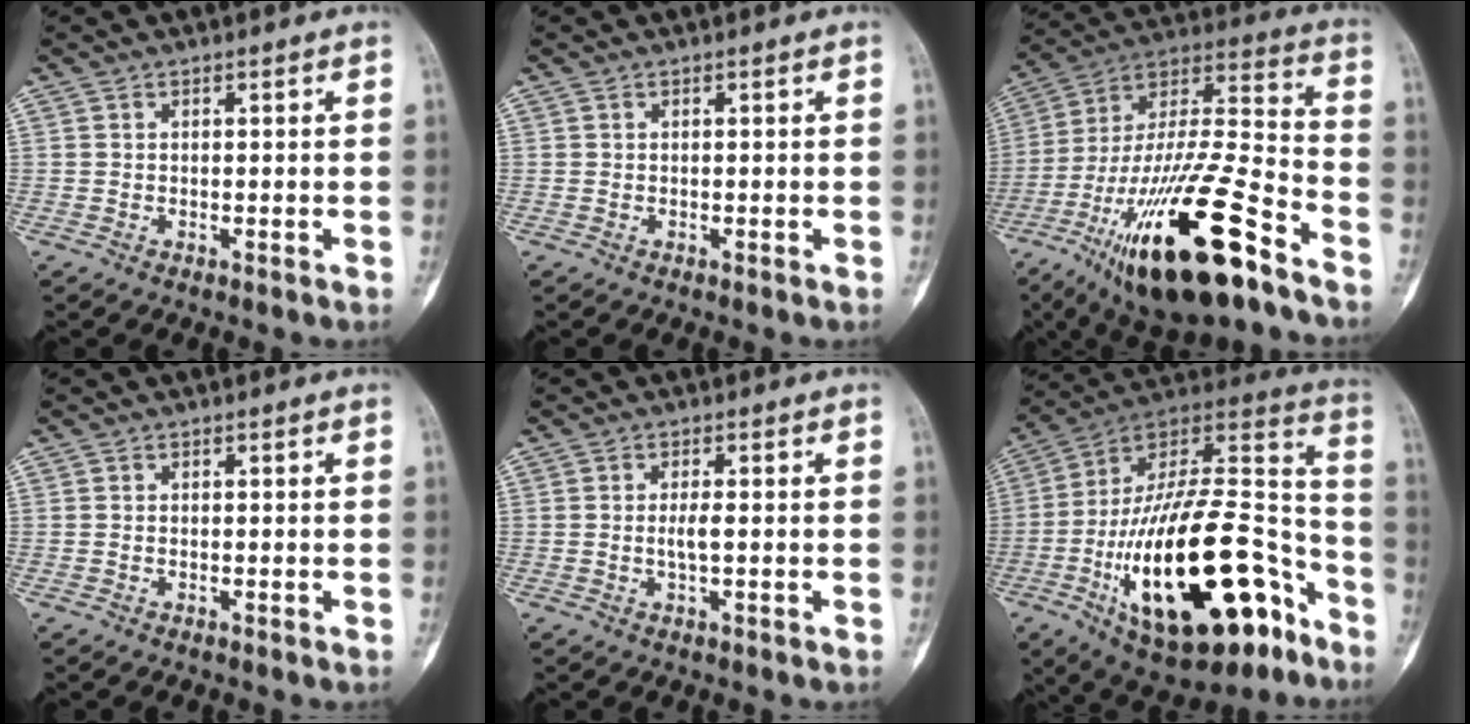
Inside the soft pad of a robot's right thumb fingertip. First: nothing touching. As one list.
[{"total": 0.0}, {"total": 29.0, "force": [-15.8, 8.0, 23.0], "torque": [-0.427, 0.058, -0.268]}, {"total": 0.0}, {"total": 2.3, "force": [-0.2, 0.5, 2.2], "torque": [-0.048, -0.001, -0.003]}, {"total": 35.7, "force": [-14.8, 15.2, 28.7], "torque": [-0.464, 0.070, -0.226]}]